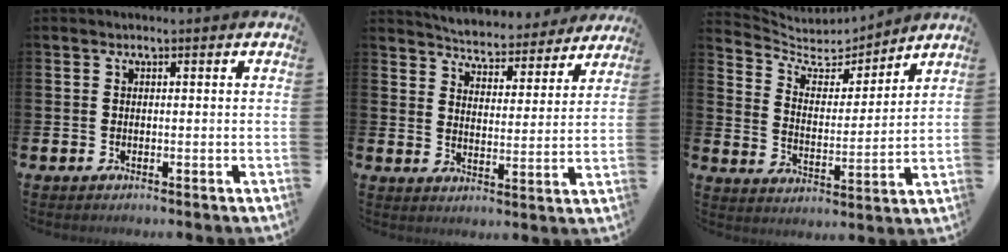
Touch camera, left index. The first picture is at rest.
{"total": 5.3, "force": [5.2, 0.8, 0.2], "torque": [-0.028, -0.044, 0.087]}
{"total": 6.1, "force": [5.6, 2.1, 1.2], "torque": [-0.063, -0.046, 0.094]}